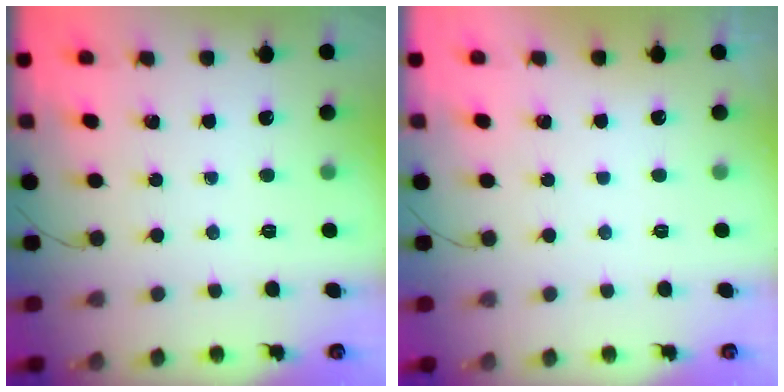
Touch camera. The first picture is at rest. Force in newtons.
{"total": 2.8, "press": 2.8, "slide": 0.1}